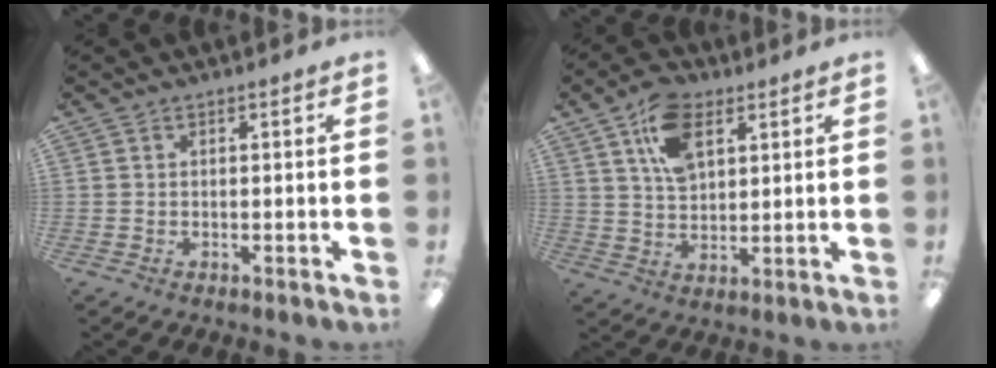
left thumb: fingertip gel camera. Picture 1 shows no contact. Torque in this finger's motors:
{"motor_torque": [0.33, 0.35, -0.12, -0.11, 0.12]}